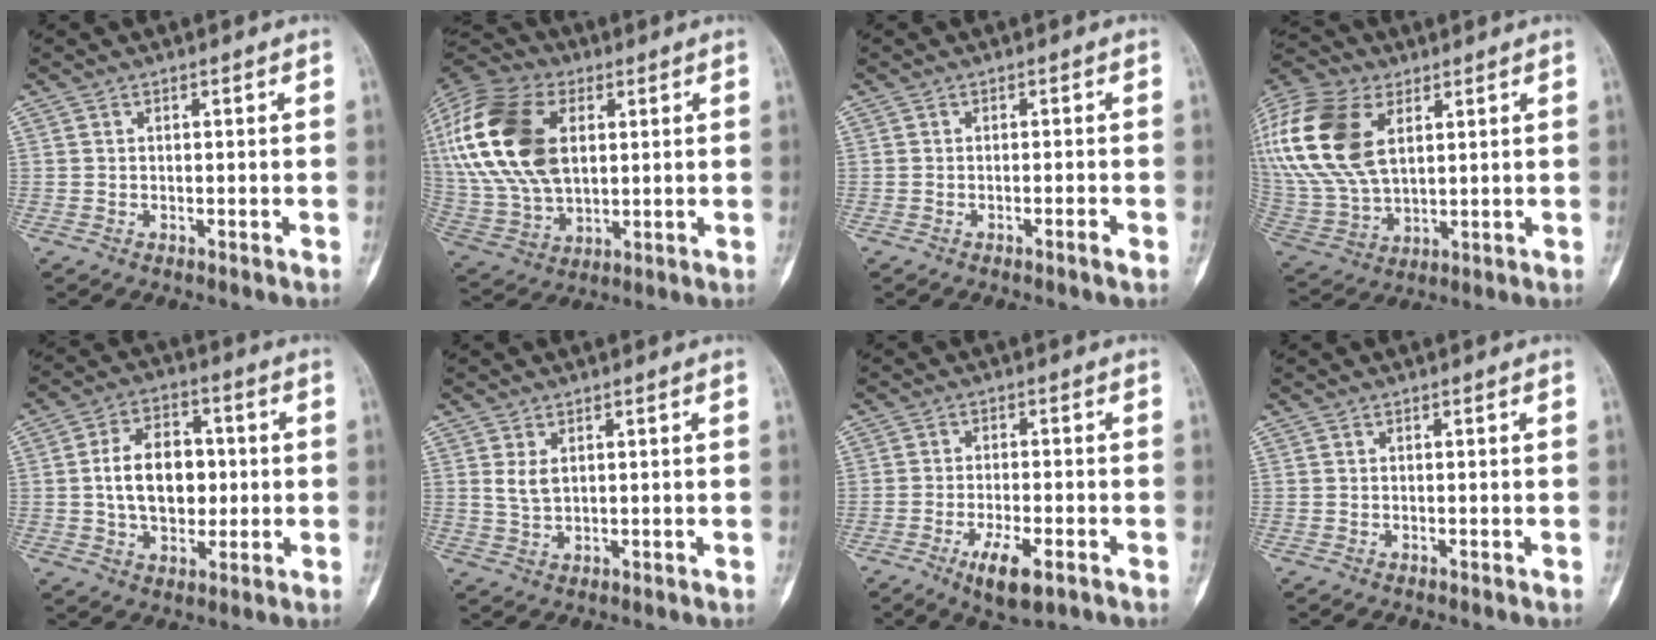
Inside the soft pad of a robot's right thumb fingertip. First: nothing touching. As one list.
[{"total": 25.6, "force": [6.1, 15.9, 19.2], "torque": [-0.425, 0.004, 0.113]}, {"total": 1.5, "force": [-0.8, -0.1, 1.2], "torque": [-0.024, 0.001, -0.016]}, {"total": 24.5, "force": [8.1, 14.9, 17.6], "torque": [-0.417, 0.007, 0.157]}, {"total": 12.4, "force": [0.3, 8.3, 9.2], "torque": [-0.126, 0.012, 0.004]}, {"total": 3.0, "force": [1.1, 1.7, 2.2], "torque": [-0.040, -0.006, 0.029]}, {"total": 7.2, "force": [-3.5, 2.3, 5.9], "torque": [-0.104, 0.001, -0.055]}, {"total": 0.0}]